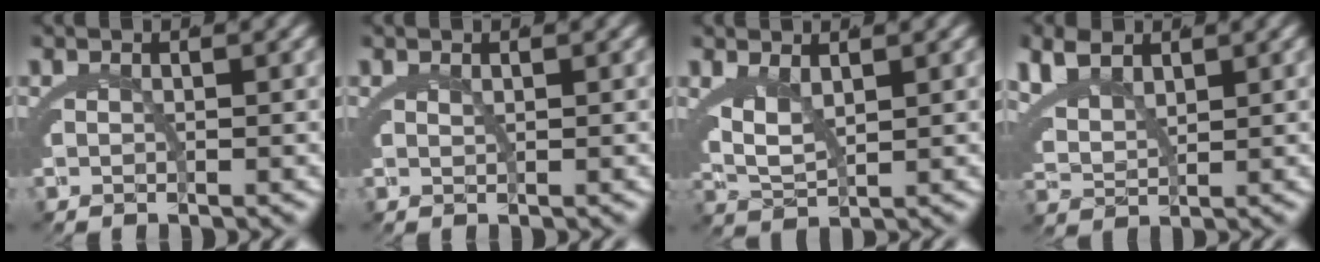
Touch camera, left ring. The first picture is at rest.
{"total": 0.8, "force": [0.5, -0.5, 0.2], "torque": [-0.003, -0.006, 0.014]}
{"total": 3.5, "force": [1.2, 1.8, 2.7], "torque": [-0.070, -0.015, 0.032]}
{"total": 5.1, "force": [2.8, 3.3, 2.6], "torque": [-0.079, -0.008, 0.057]}